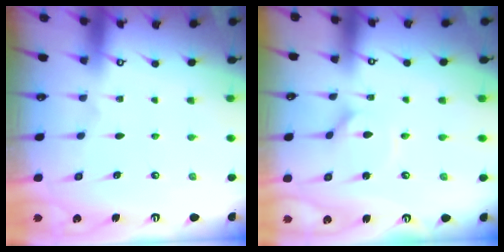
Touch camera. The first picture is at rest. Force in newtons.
{"total": 1.8, "press": 1.8, "slide": 0.3}